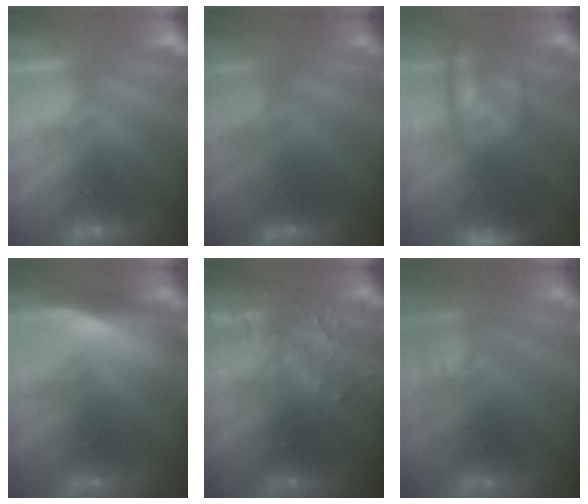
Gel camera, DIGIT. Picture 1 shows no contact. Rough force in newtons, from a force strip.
{"total": 2.8}
{"total": 7.6}
{"total": 9.3}
{"total": 3.4}
{"total": 2.9}